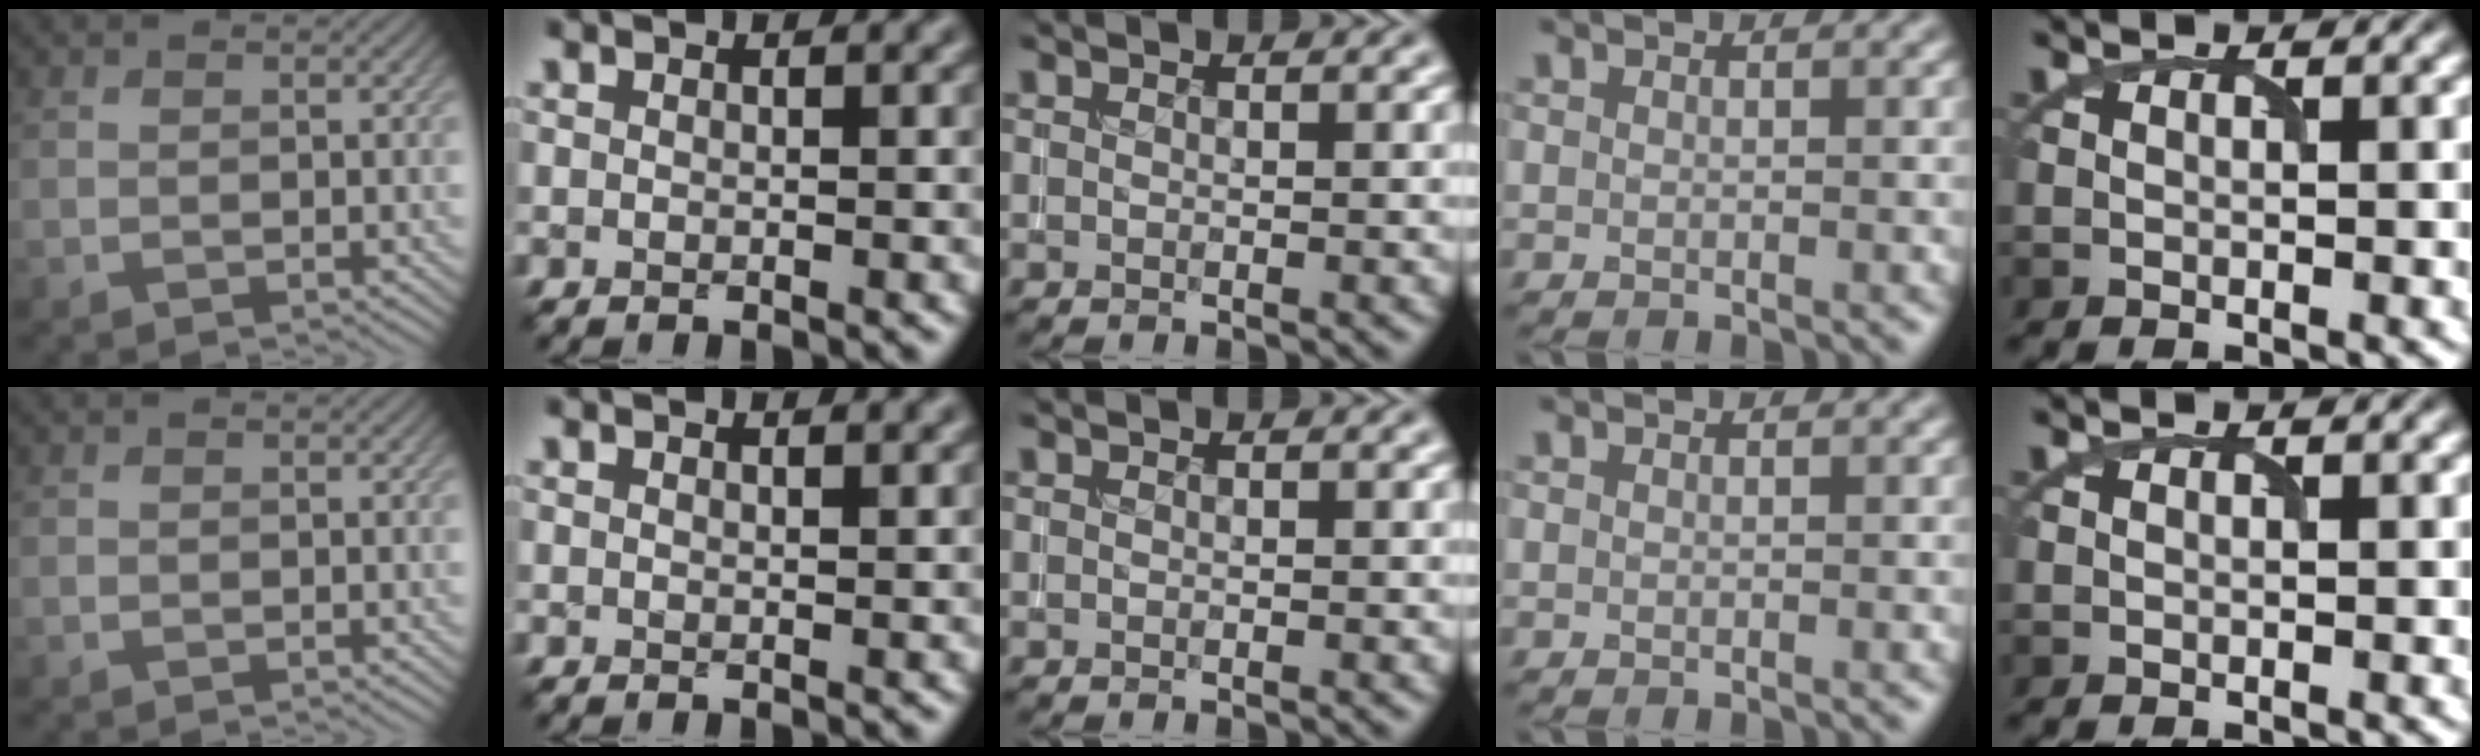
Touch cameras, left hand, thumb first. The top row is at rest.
{"thumb": {"total": 0.6, "force": [-0.2, 0.5, 0.3], "torque": [-0.008, -0.004, -0.004]}, "index": {"total": 1.1, "force": [0.9, 0.2, 0.5], "torque": [-0.008, 0.001, 0.011]}}